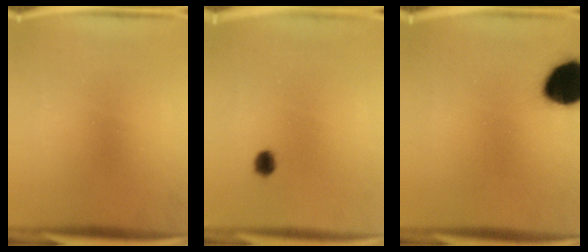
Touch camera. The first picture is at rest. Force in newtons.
{"total": 2.4}
{"total": 15.1}